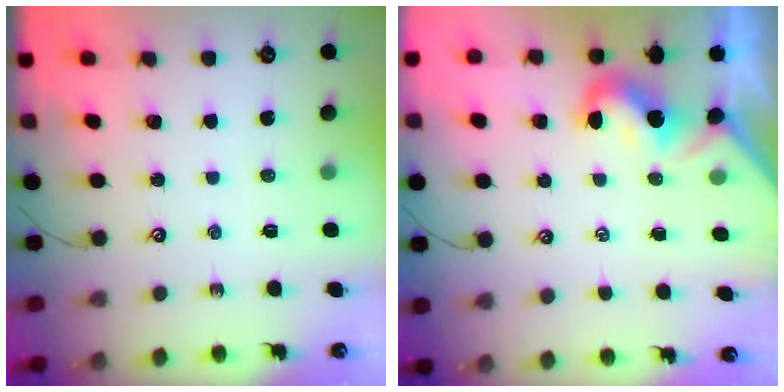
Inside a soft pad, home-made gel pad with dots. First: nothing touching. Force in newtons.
{"total": 2.1, "press": 2.0, "slide": 0.6}